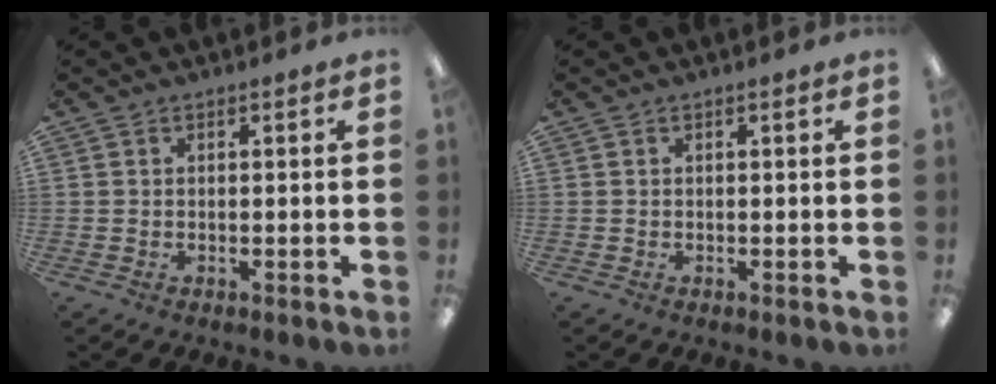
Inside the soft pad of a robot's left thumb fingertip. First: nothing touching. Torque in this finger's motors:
{"motor_torque": [-0.07, 0.03, -0.06, 0.05, 0.00]}